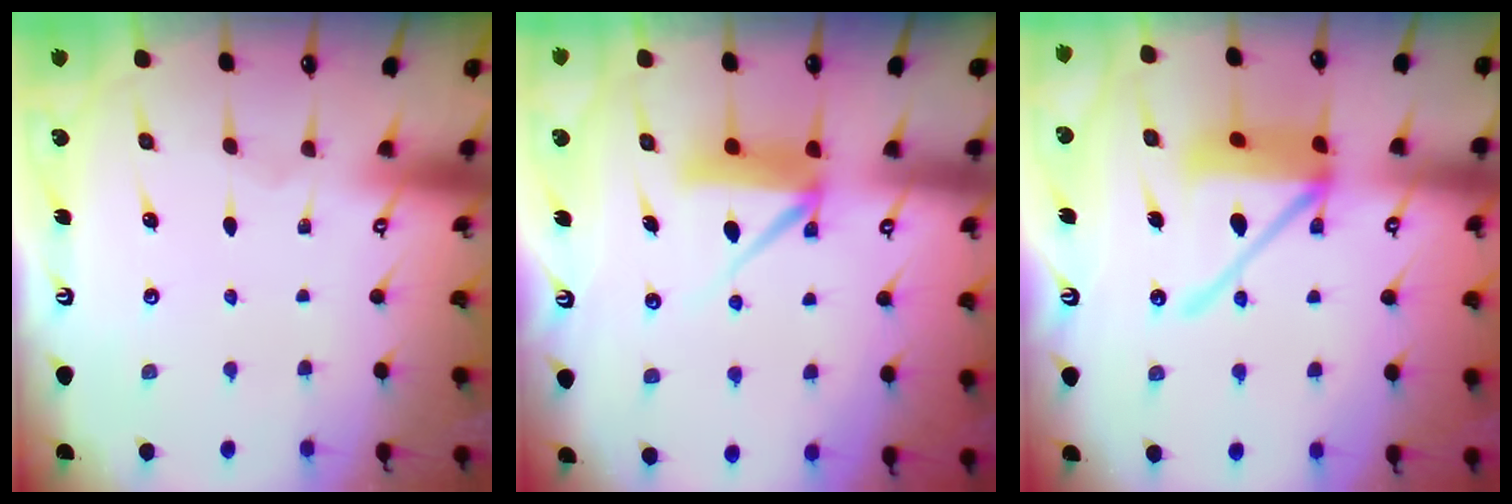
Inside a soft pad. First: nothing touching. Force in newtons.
{"total": 8.5, "press": 8.5, "slide": 0.8}
{"total": 14.9, "press": 14.7, "slide": 2.0}